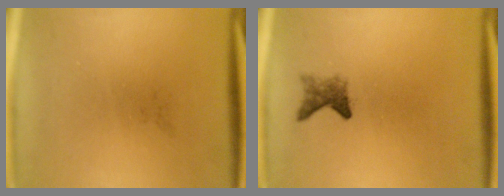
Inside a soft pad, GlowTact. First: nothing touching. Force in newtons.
{"total": 2.1}